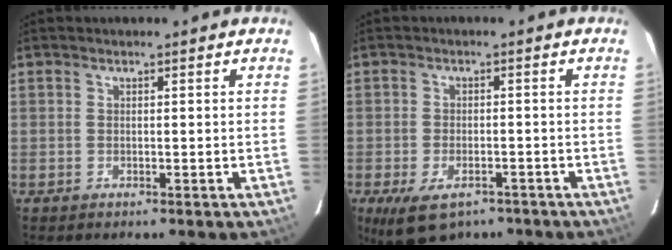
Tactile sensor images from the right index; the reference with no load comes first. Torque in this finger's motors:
{"motor_torque": [0.80, -0.53, 0.39, 0.06]}